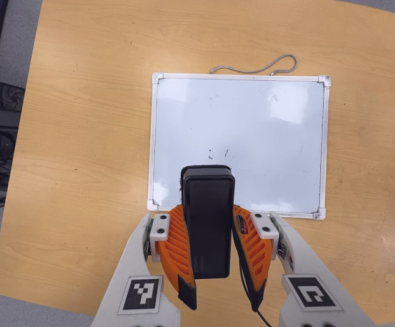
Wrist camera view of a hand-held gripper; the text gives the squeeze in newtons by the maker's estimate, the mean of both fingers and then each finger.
{"total": 6.8, "left": 5.5, "right": 8.1}